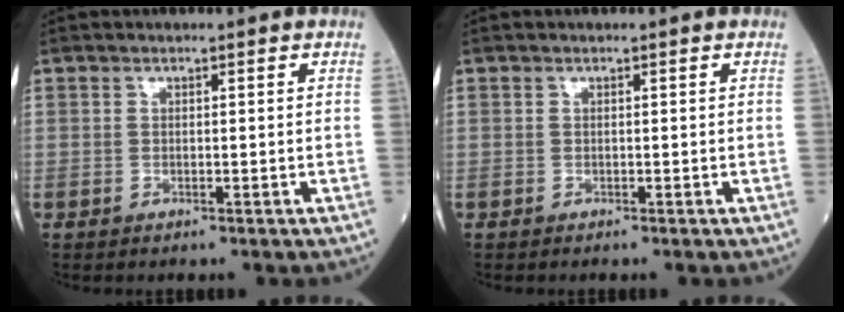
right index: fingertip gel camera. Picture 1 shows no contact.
{"total": 0.0}